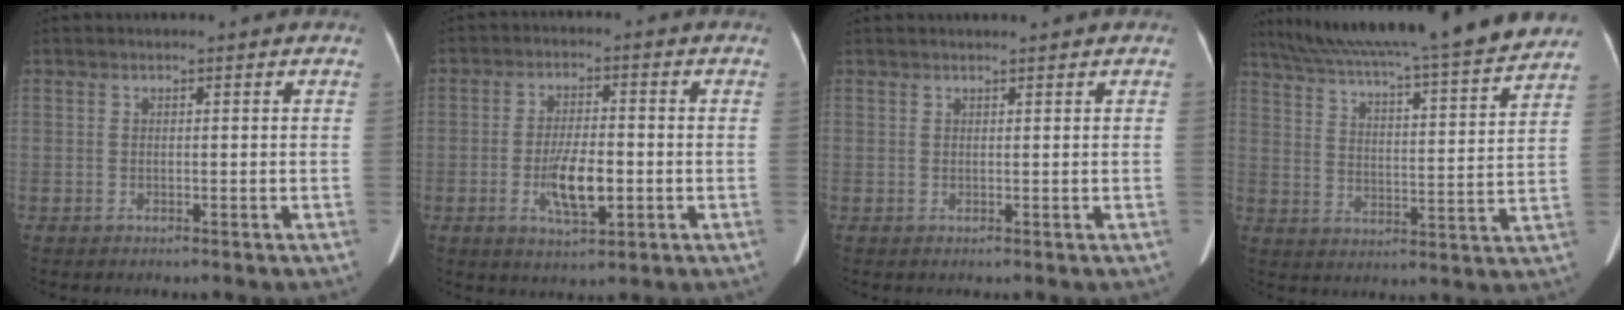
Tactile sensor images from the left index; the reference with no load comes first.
{"total": 7.2, "force": [-2.0, 2.2, 6.6], "torque": [-0.129, -0.004, -0.032]}
{"total": 2.1, "force": [1.9, 0.0, 0.8], "torque": [-0.006, 0.021, 0.029]}
{"total": 24.9, "force": [21.8, 0.9, 11.8], "torque": [-0.200, -0.006, 0.305]}